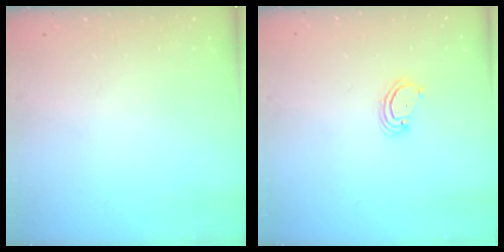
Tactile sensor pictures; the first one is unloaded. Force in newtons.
{"total": 2.8, "press": 2.8, "slide": 0.3}